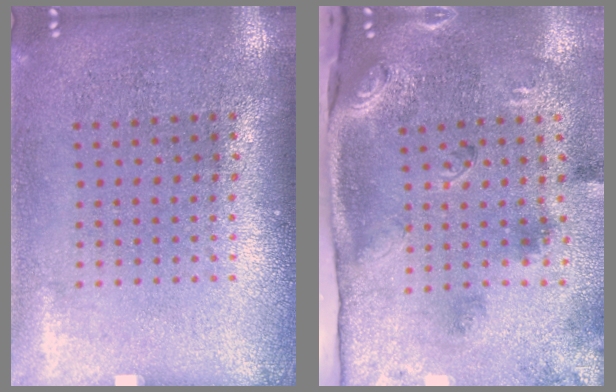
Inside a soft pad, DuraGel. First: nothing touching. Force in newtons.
{"total": 3.3, "press": 2.1, "slide": 2.6}